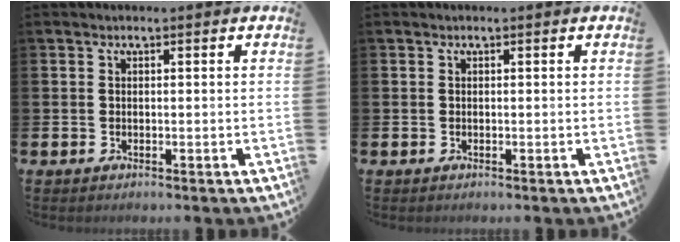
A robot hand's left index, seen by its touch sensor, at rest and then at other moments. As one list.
[{"total": 0.0}]